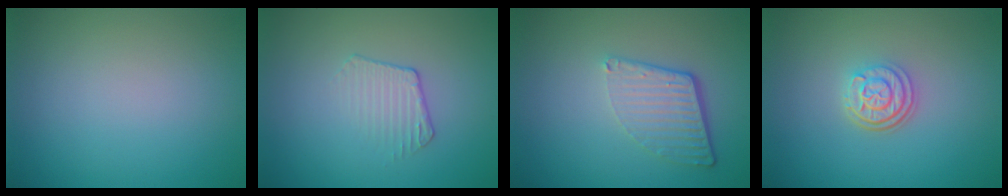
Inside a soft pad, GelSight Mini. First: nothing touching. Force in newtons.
{"total": 1.8, "press": 0.9, "slide": 1.5}
{"total": 4.3, "press": 2.9, "slide": 3.2}
{"total": 3.0, "press": 2.4, "slide": 1.7}